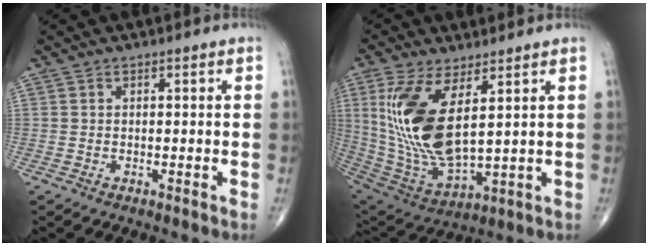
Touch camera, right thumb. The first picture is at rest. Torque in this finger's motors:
{"motor_torque": [-0.96, 2.50, 1.94, 0.83, 0.66]}